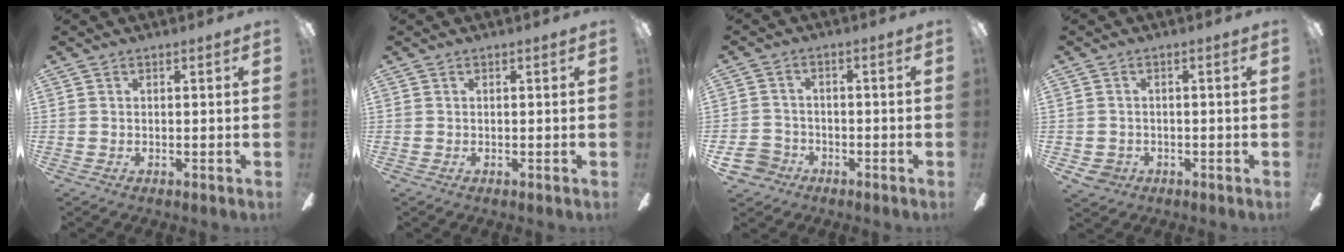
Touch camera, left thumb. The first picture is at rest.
{"total": 0.0}
{"total": 6.4, "force": [-3.3, 5.2, 1.7], "torque": [-0.059, 0.022, -0.067]}
{"total": 3.4, "force": [-1.6, 2.8, 1.0], "torque": [-0.030, 0.007, -0.032]}